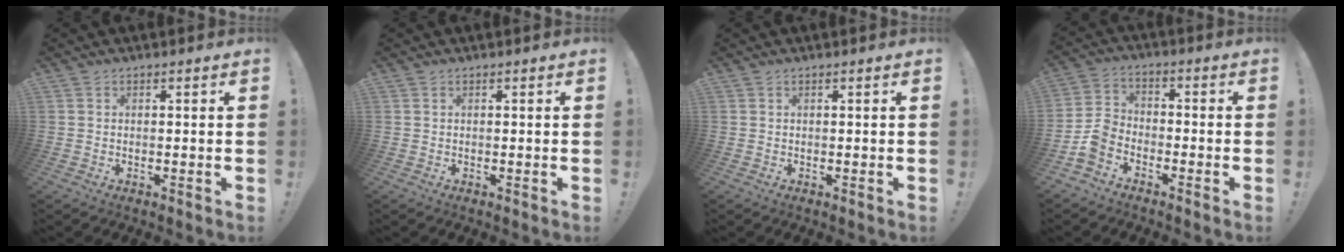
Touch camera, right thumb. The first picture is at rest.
{"total": 0.0}
{"total": 0.0}
{"total": 8.4, "force": [-5.7, 5.1, 3.4], "torque": [-0.068, 0.039, -0.100]}